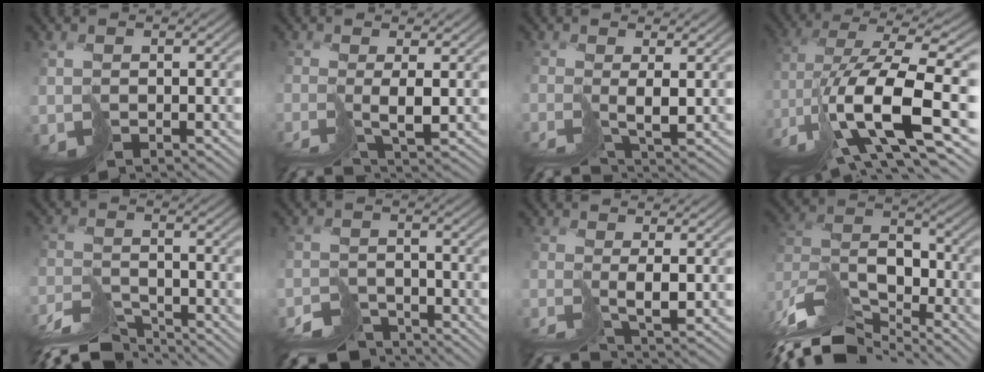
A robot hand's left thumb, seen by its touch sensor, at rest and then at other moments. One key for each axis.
{"total": 2.8, "fx": -1.6, "fy": -0.9, "fz": 2.2, "tx": -0.030, "ty": -0.002, "tz": -0.035}
{"total": 2.5, "fx": -1.5, "fy": -0.6, "fz": 1.9, "tx": -0.024, "ty": -0.004, "tz": -0.031}
{"total": 13.8, "fx": -4.3, "fy": 4.7, "fz": 12.2, "tx": -0.251, "ty": 0.001, "tz": -0.077}
{"total": 7.9, "fx": -7.5, "fy": 1.0, "fz": 2.0, "tx": -0.034, "ty": -0.005, "tz": -0.140}
{"total": 7.8, "fx": -7.4, "fy": 2.1, "fz": 1.4, "tx": -0.009, "ty": -0.014, "tz": -0.112}
{"total": 2.9, "fx": -2.0, "fy": -0.7, "fz": 2.0, "tx": -0.026, "ty": -0.004, "tz": -0.041}
{"total": 13.8, "fx": -11.3, "fy": 4.7, "fz": 6.3, "tx": -0.167, "ty": -0.002, "tz": -0.202}